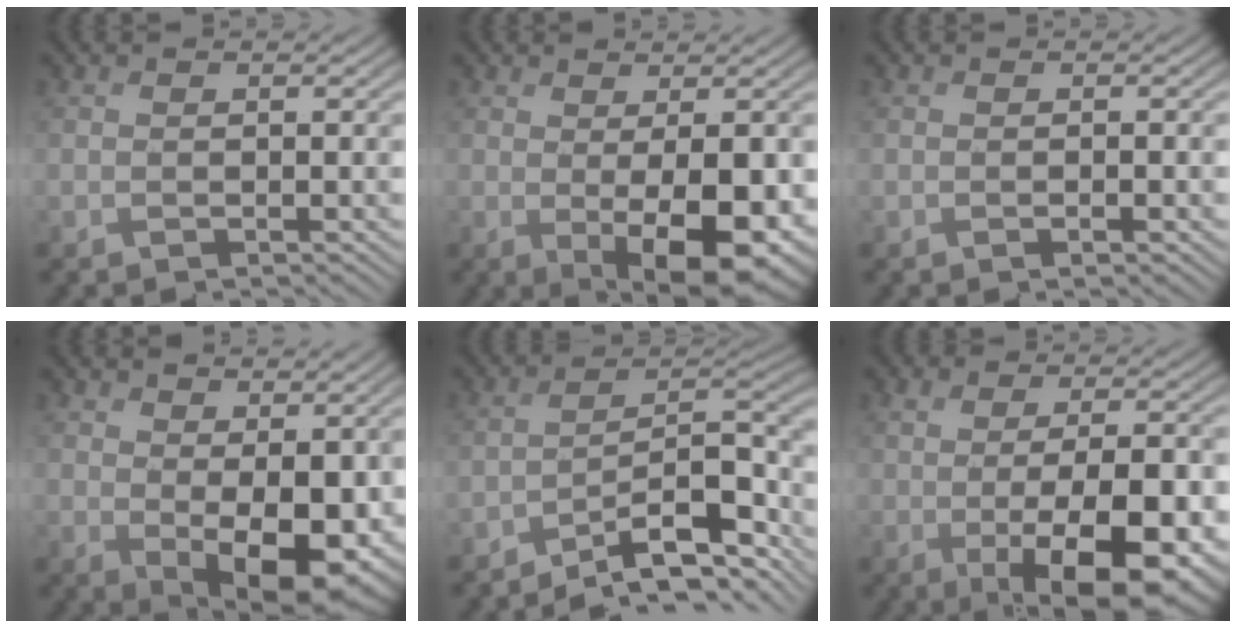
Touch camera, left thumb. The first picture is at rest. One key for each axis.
{"total": 8.7, "fx": -1.0, "fy": 3.4, "fz": 7.9, "tx": -0.116, "ty": -0.014, "tz": -0.004}
{"total": 0.8, "fx": -0.3, "fy": 0.2, "fz": 0.7, "tx": -0.010, "ty": -0.001, "tz": -0.004}
{"total": 10.2, "fx": 0.3, "fy": 5.7, "fz": 8.5, "tx": -0.138, "ty": -0.024, "tz": 0.019}
{"total": 12.5, "fx": -9.3, "fy": 3.6, "fz": 7.6, "tx": -0.117, "ty": 0.003, "tz": -0.151}
{"total": 12.1, "fx": -2.4, "fy": 5.0, "fz": 10.8, "tx": -0.148, "ty": -0.013, "tz": -0.024}